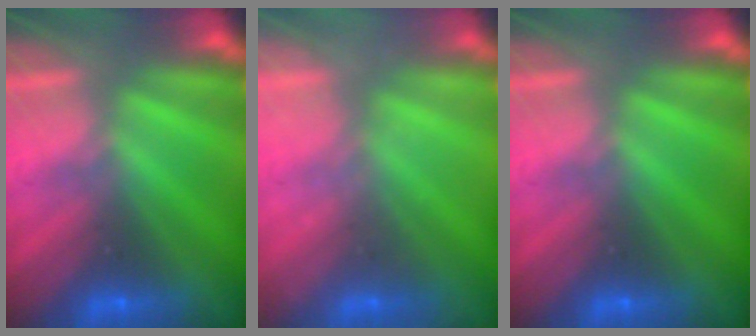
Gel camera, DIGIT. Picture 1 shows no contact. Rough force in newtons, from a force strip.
{"total": 2.1}
{"total": 0.0}